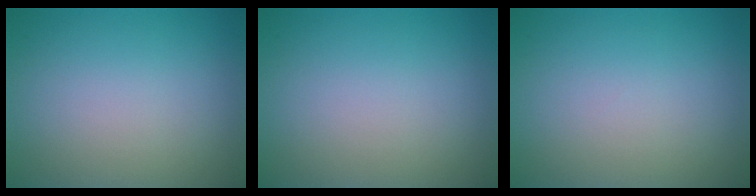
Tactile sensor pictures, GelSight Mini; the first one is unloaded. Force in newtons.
{"total": 0.0}
{"total": 0.0}